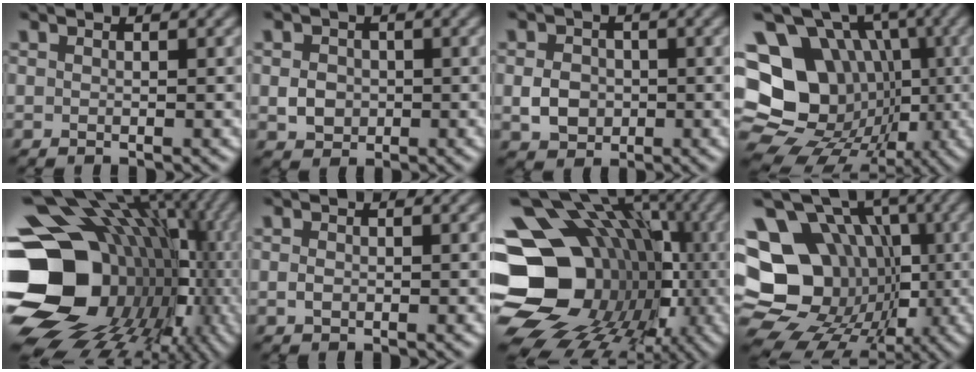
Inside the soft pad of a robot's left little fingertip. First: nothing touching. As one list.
[{"total": 2.3, "force": [-0.2, 2.0, 1.1], "torque": [-0.019, -0.002, -0.007]}, {"total": 3.1, "force": [-0.4, 2.6, 1.7], "torque": [-0.033, -0.001, -0.011]}, {"total": 20.0, "force": [-0.3, 17.3, 10.1], "torque": [-0.199, 0.039, -0.027]}, {"total": 20.4, "force": [-2.1, 16.3, 12.1], "torque": [-0.212, -0.005, -0.010]}, {"total": 0.8, "force": [-0.1, 0.6, 0.6], "torque": [-0.012, -0.002, -0.003]}, {"total": 22.5, "force": [-3.8, 18.9, 11.5], "torque": [-0.167, -0.009, -0.087]}, {"total": 19.7, "force": [-1.0, 16.8, 10.3], "torque": [-0.177, 0.026, -0.040]}]